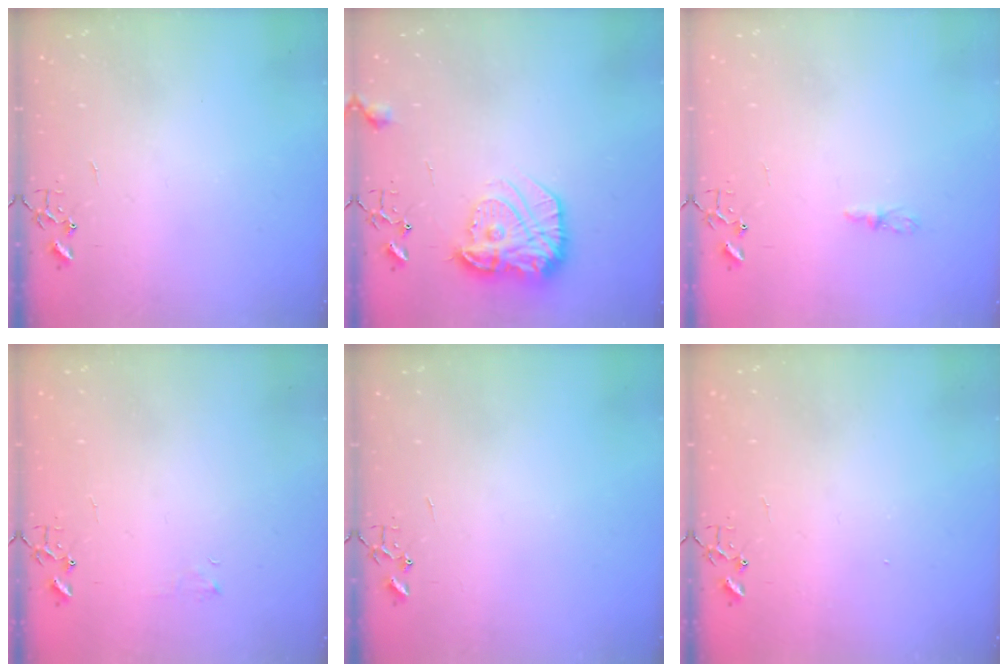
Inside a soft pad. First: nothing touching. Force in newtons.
{"total": 16.5, "press": 16.5, "slide": 1.1}
{"total": 4.4, "press": 4.3, "slide": 0.5}
{"total": 3.8, "press": 3.8, "slide": 0.5}
{"total": 0.0}
{"total": 1.1, "press": 1.1, "slide": 0.1}